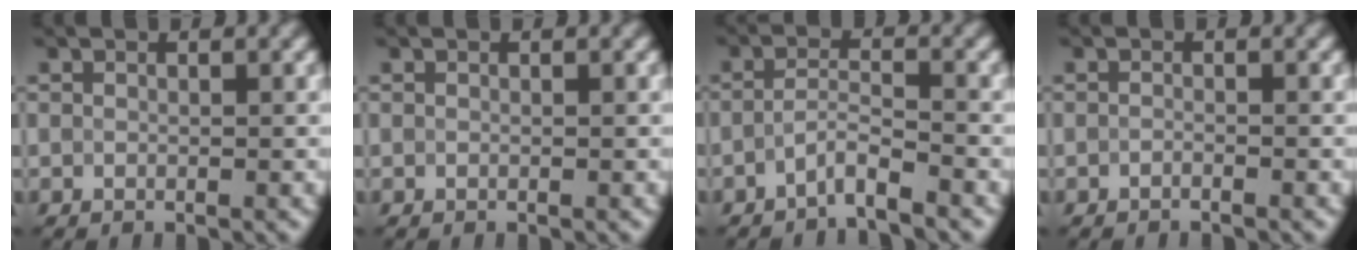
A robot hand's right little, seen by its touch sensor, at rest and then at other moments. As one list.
[{"total": 0.0}, {"total": 2.4, "force": [-1.9, 0.3, 1.5], "torque": [-0.027, 0.003, -0.043]}, {"total": 0.6, "force": [-0.5, 0.1, 0.2], "torque": [-0.003, -0.001, -0.010]}]